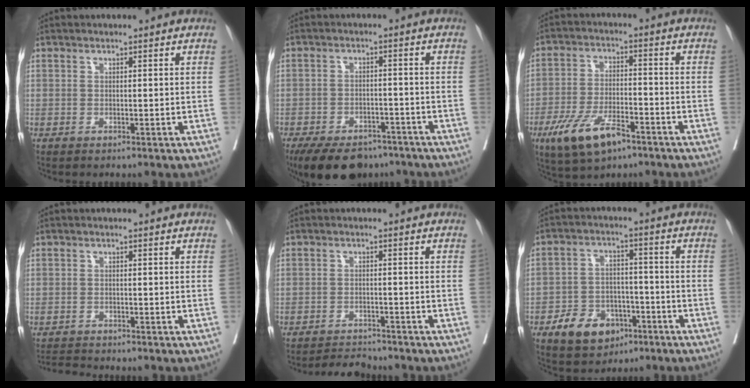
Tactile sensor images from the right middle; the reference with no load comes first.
{"total": 12.6, "force": [-9.8, 6.0, 5.2], "torque": [-0.091, -0.004, -0.143]}
{"total": 10.1, "force": [-6.0, 3.6, 7.3], "torque": [-0.149, -0.009, -0.104]}
{"total": 2.1, "force": [-2.1, -0.3, -0.2], "torque": [0.004, -0.014, -0.033]}
{"total": 3.2, "force": [-3.1, -0.1, -0.6], "torque": [0.010, -0.012, -0.052]}
{"total": 8.7, "force": [-4.8, 5.8, 4.3], "torque": [-0.077, 0.010, -0.073]}